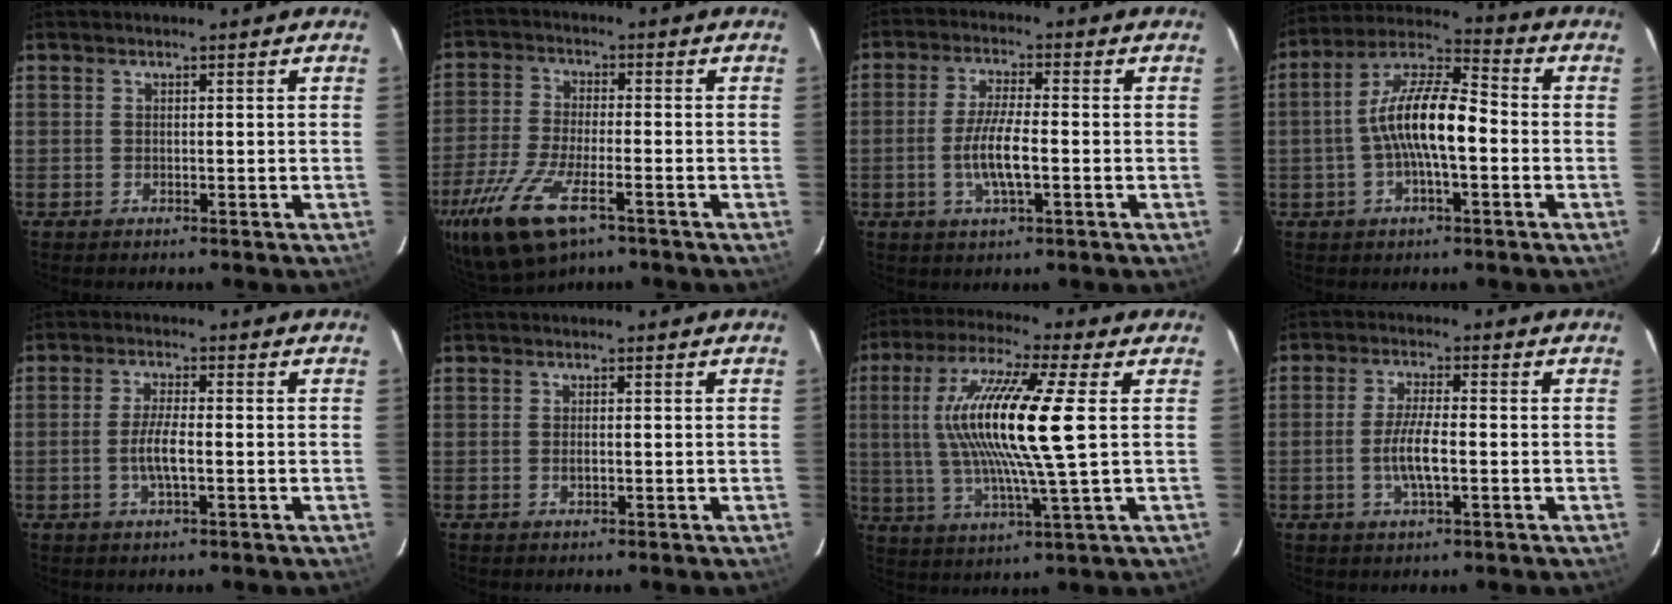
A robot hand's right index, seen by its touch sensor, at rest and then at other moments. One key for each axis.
{"total": 16.9, "fx": -9.5, "fy": 6.6, "fz": 12.3, "tx": -0.273, "ty": -0.049, "tz": -0.177}
{"total": 7.3, "fx": -1.8, "fy": 1.6, "fz": 6.9, "tx": -0.137, "ty": -0.004, "tz": -0.036}
{"total": 12.6, "fx": -1.9, "fy": 3.7, "fz": 11.9, "tx": -0.231, "ty": 0.015, "tz": -0.043}
{"total": 4.7, "fx": -1.2, "fy": 0.9, "fz": 4.4, "tx": -0.086, "ty": -0.003, "tz": -0.021}
{"total": 0.9, "fx": -0.2, "fy": 0.4, "fz": 0.8, "tx": -0.015, "ty": -0.001, "tz": -0.004}
{"total": 17.4, "fx": 2.2, "fy": 1.0, "fz": 17.2, "tx": -0.325, "ty": 0.003, "tz": 0.039}
{"total": 6.2, "fx": -1.5, "fy": 1.3, "fz": 5.9, "tx": -0.115, "ty": -0.003, "tz": -0.029}